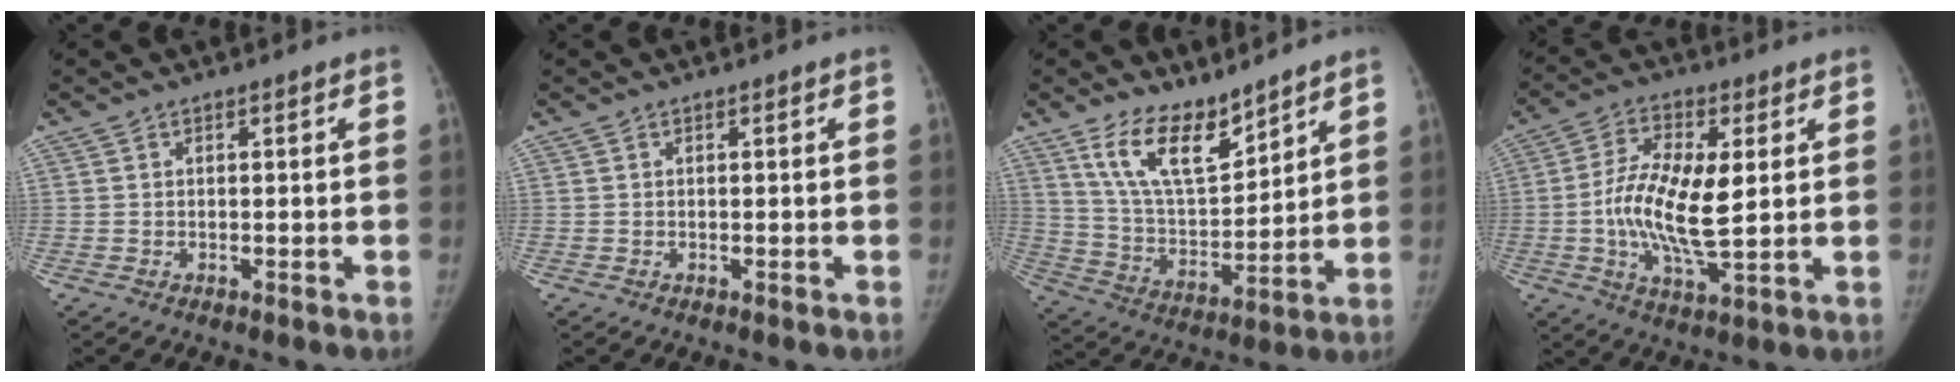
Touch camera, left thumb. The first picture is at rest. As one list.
[{"total": 0.0}, {"total": 12.6, "force": [9.2, 5.0, 7.0], "torque": [-0.100, -0.068, 0.186]}, {"total": 13.5, "force": [0.7, 5.1, 12.4], "torque": [-0.235, -0.009, 0.010]}]